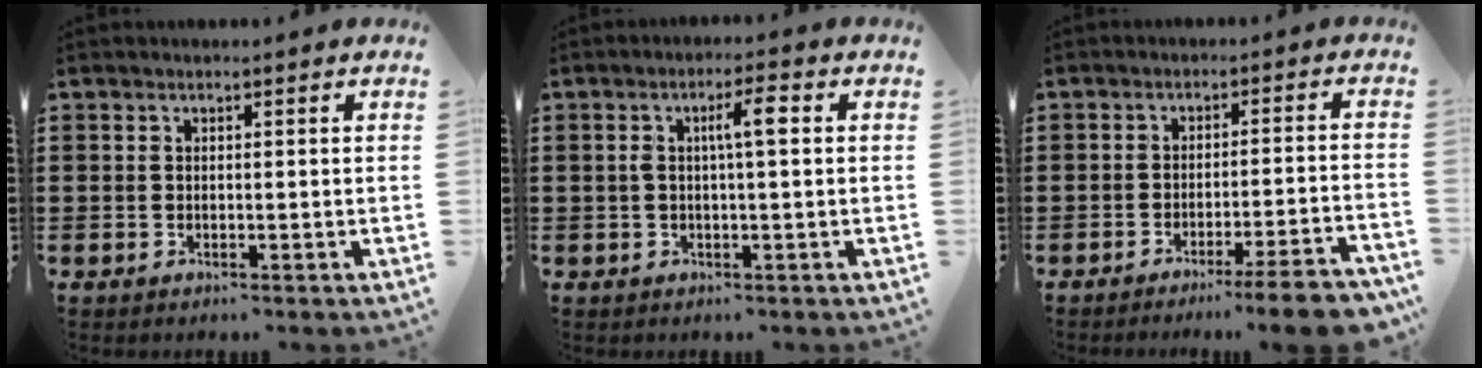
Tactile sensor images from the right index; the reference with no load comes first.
{"total": 4.1, "force": [0.6, 0.7, 4.0], "torque": [-0.067, 0.004, 0.004]}
{"total": 6.1, "force": [-4.9, -0.5, 3.6], "torque": [-0.055, -0.014, -0.090]}